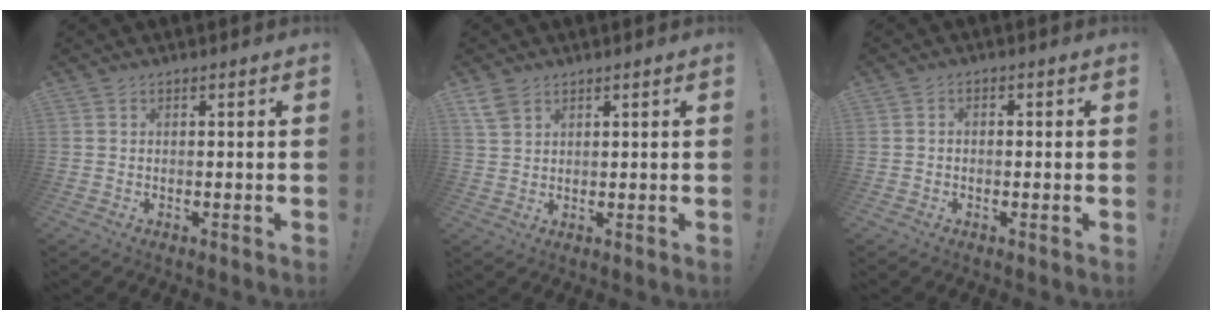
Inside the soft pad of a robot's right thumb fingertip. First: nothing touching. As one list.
[{"total": 3.0, "force": [2.2, 1.6, 1.3], "torque": [-0.026, -0.007, 0.043]}, {"total": 1.7, "force": [-1.1, 1.0, 0.7], "torque": [-0.016, 0.008, -0.019]}]